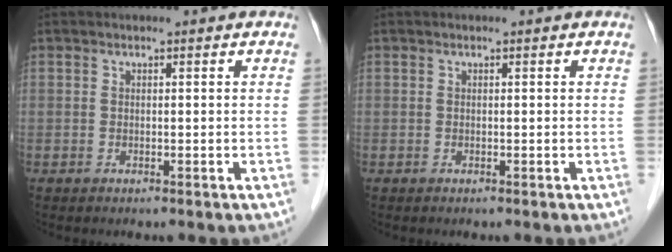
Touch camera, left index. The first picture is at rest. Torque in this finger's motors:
{"motor_torque": [0.00, 0.00, -0.01, 0.00]}